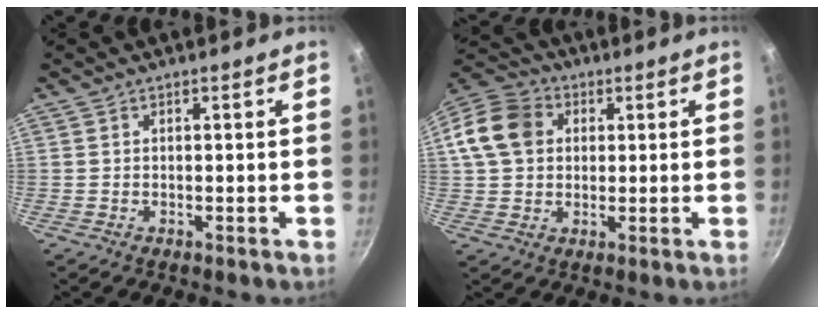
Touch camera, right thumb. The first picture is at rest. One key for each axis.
{"total": 11.7, "fx": 2.3, "fy": 9.6, "fz": 6.3, "tx": -0.098, "ty": 0.020, "tz": 0.026}